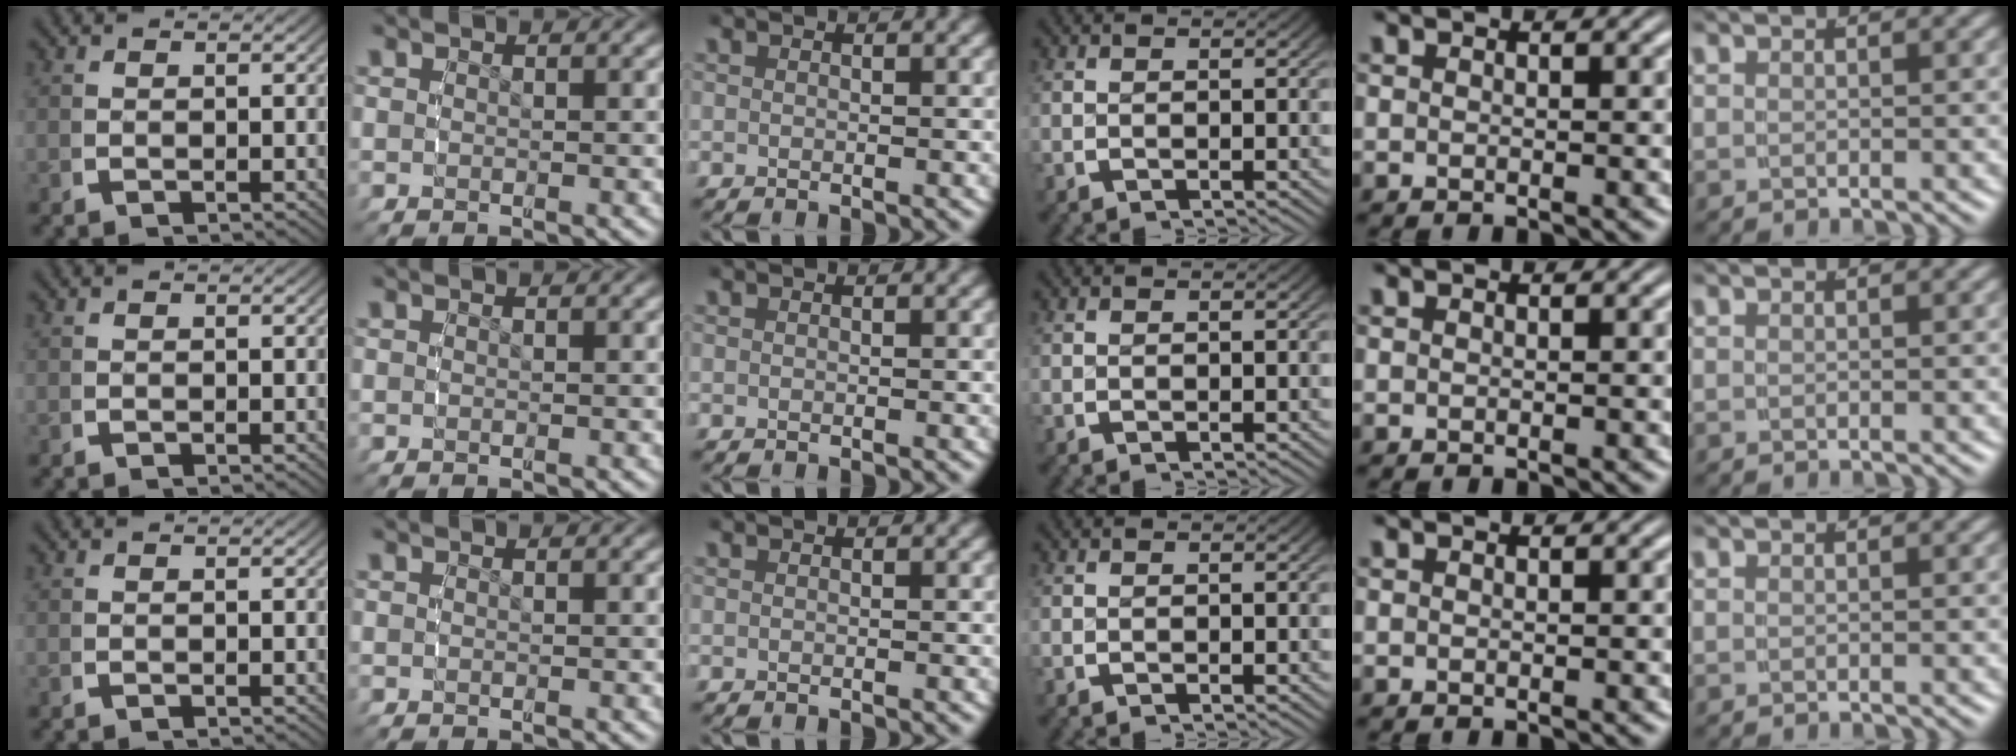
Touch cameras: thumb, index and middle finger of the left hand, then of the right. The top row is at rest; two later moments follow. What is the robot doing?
{"motion": "reach", "object": "shirt"}